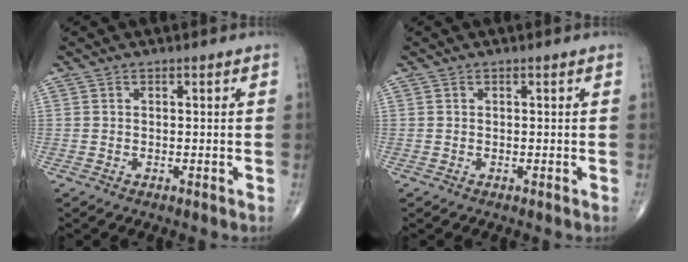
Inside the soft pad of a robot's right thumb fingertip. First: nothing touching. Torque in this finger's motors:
{"motor_torque": [0.03, 0.05, -0.01, 0.00, 0.01]}